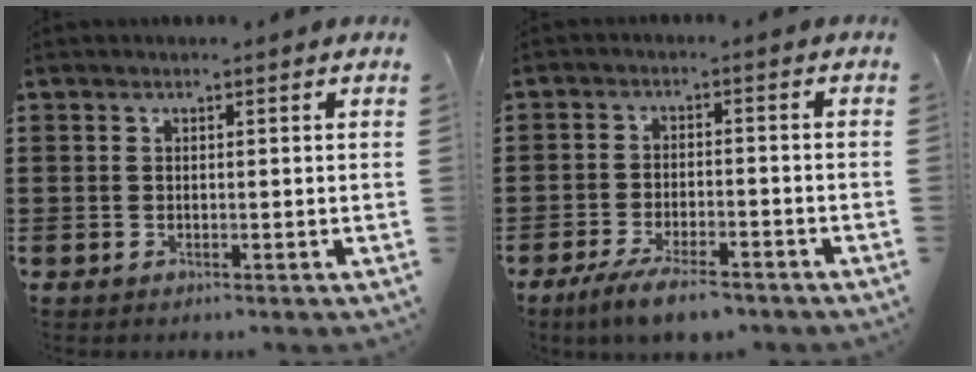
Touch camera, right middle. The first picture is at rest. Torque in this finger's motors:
{"motor_torque": [2.14, 0.00, 0.23, 0.17]}